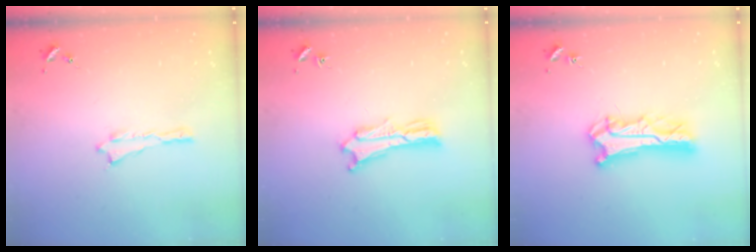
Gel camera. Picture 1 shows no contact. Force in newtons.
{"total": 2.5, "press": 2.5, "slide": 0.1}
{"total": 8.4, "press": 8.3, "slide": 0.8}